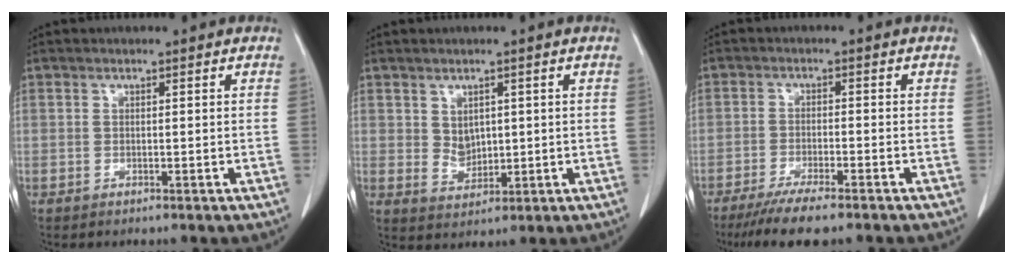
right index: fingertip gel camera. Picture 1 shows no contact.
{"total": 3.3, "force": [1.1, 2.5, 1.9], "torque": [-0.034, -0.001, 0.033]}
{"total": 7.7, "force": [-6.1, 0.6, 4.7], "torque": [-0.074, -0.018, -0.097]}